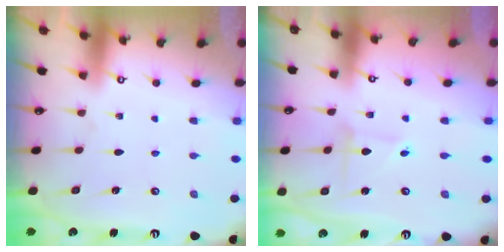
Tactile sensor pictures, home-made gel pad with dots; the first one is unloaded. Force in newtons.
{"total": 2.4, "press": 2.4, "slide": 0.2}